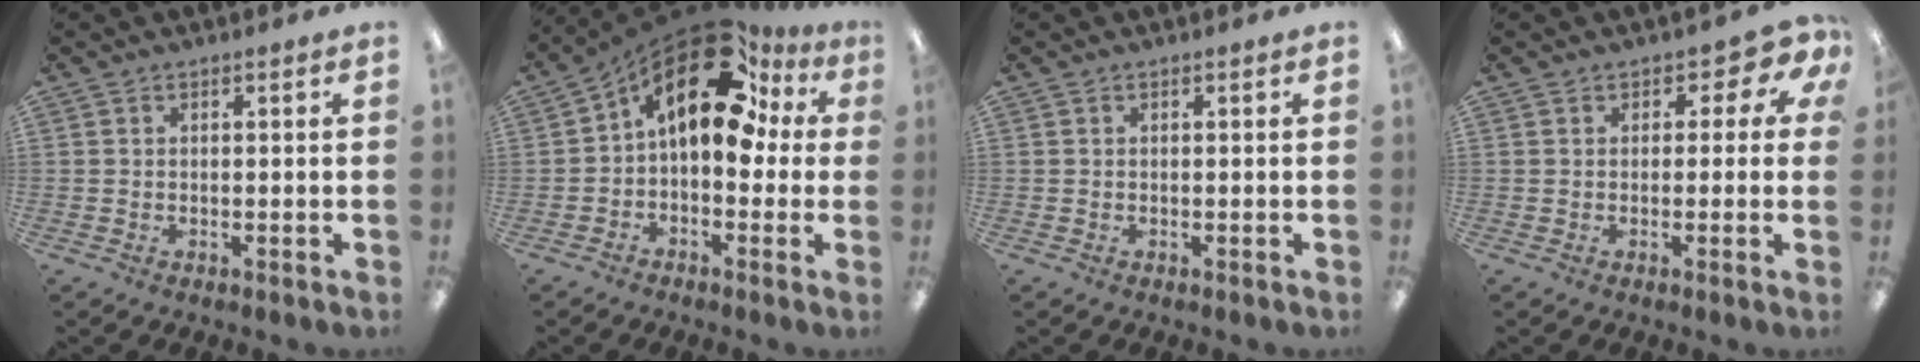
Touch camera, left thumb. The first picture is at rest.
{"total": 18.1, "force": [8.7, 8.9, 13.0], "torque": [-0.206, -0.051, 0.148]}
{"total": 0.0}
{"total": 4.4, "force": [1.2, 3.1, 2.9], "torque": [-0.034, 0.001, 0.017]}